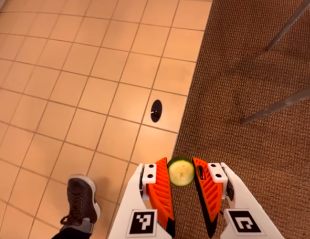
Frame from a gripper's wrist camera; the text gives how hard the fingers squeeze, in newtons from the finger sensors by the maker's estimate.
{"total": 7.9, "left": 7.5, "right": 8.3}